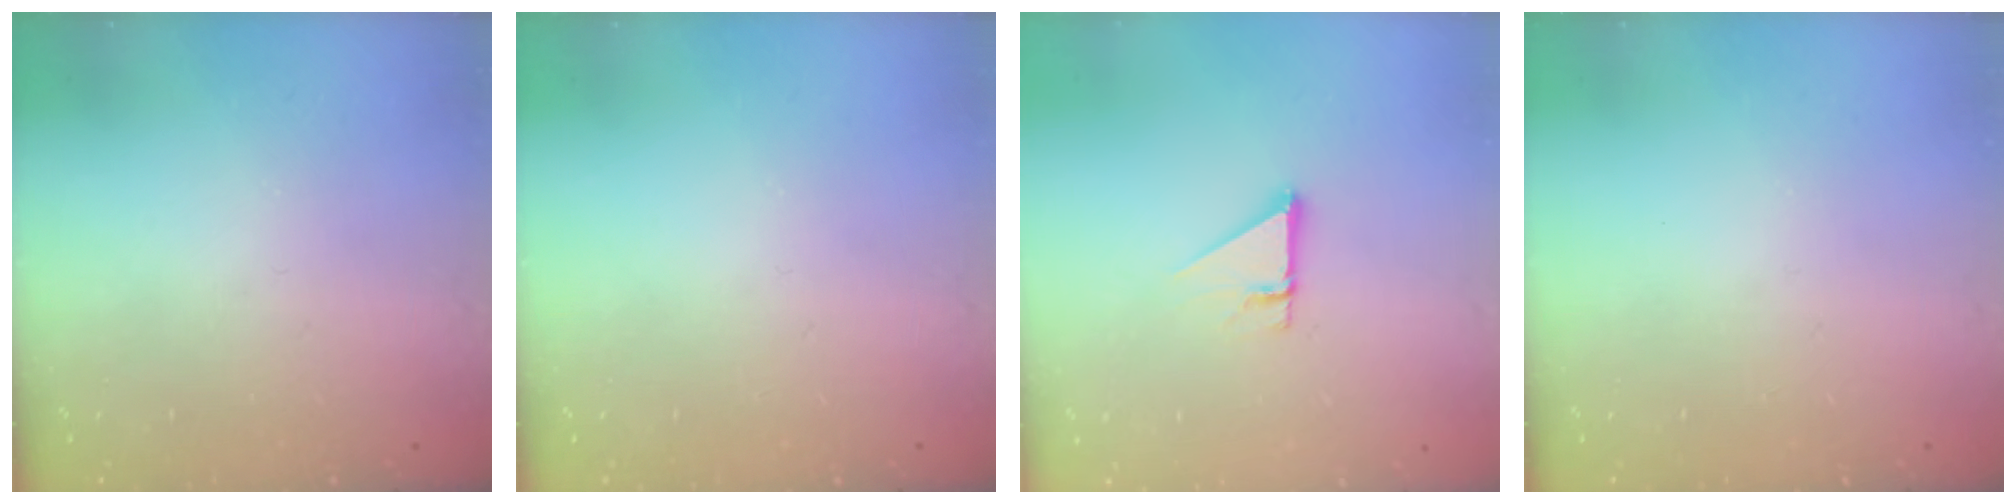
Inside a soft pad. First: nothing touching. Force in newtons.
{"total": 0.0}
{"total": 2.7, "press": 2.7, "slide": 0.2}
{"total": 0.0}